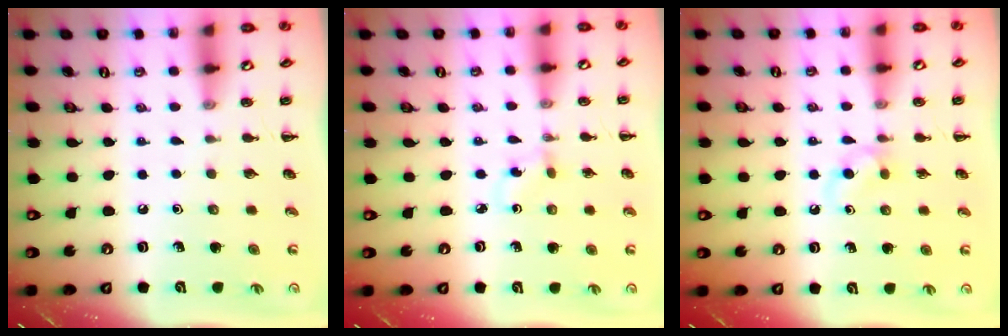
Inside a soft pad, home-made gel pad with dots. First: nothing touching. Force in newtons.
{"total": 1.5, "press": 1.3, "slide": 0.8}
{"total": 3.9, "press": 3.8, "slide": 1.1}